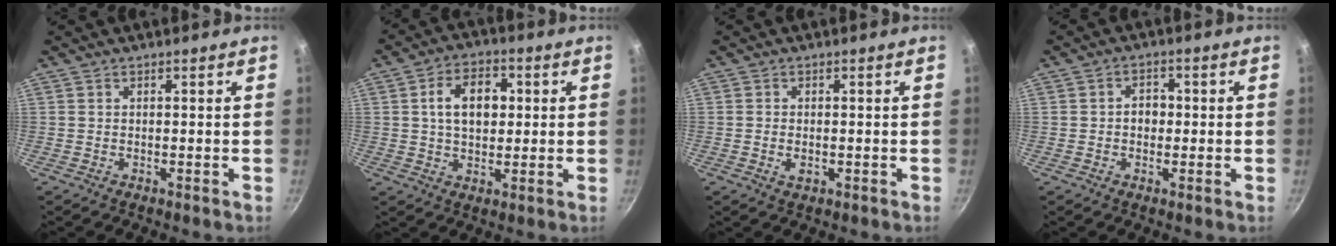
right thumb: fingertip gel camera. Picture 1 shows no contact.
{"total": 9.7, "force": [1.6, 6.5, 7.0], "torque": [-0.093, 0.009, 0.021]}
{"total": 2.1, "force": [-0.5, 1.3, 1.6], "torque": [-0.030, -0.001, -0.009]}
{"total": 3.4, "force": [-0.2, 2.7, 2.0], "torque": [-0.008, 0.009, -0.005]}